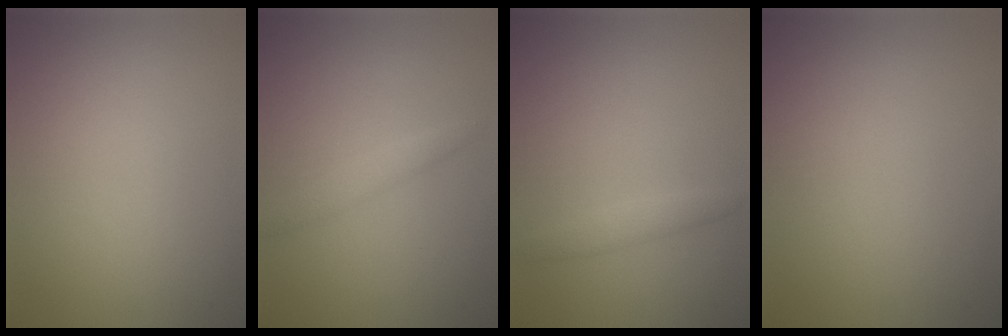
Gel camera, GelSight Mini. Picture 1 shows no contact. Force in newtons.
{"total": 1.4, "press": 1.4, "slide": 0.1}
{"total": 1.3, "press": 1.3, "slide": 0.0}
{"total": 0.0}